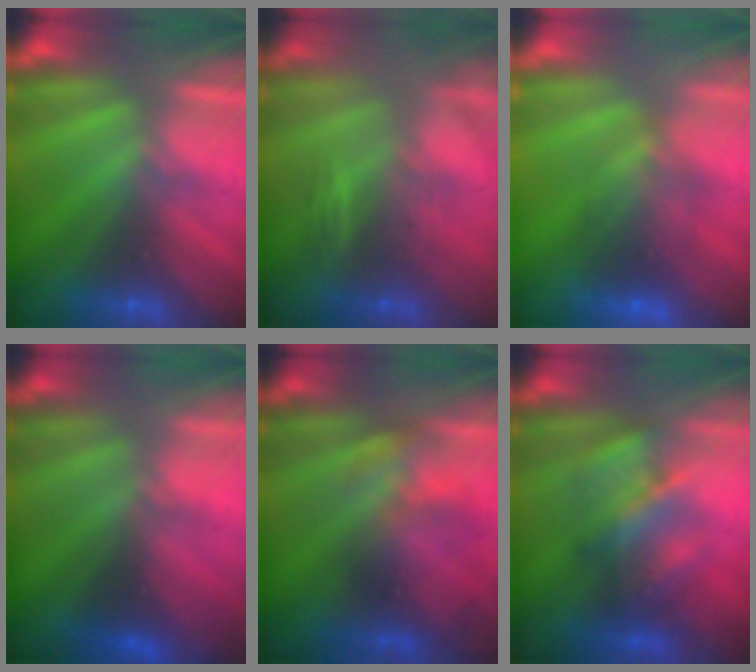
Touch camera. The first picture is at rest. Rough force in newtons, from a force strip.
{"total": 3.7}
{"total": 6.5}
{"total": 2.2}
{"total": 4.0}
{"total": 4.6}